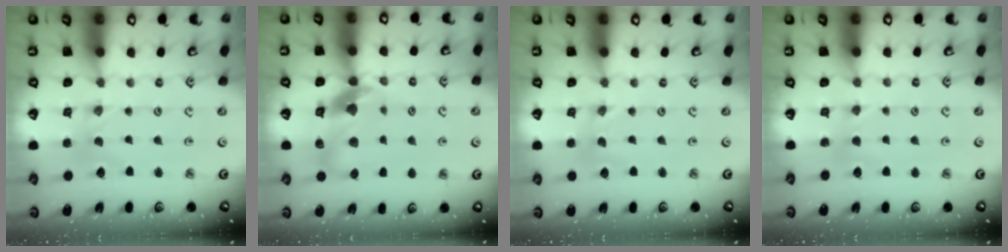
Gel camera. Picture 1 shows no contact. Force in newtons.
{"total": 11.5, "press": 11.4, "slide": 1.7}
{"total": 0.0}
{"total": 2.7, "press": 2.7, "slide": 0.4}